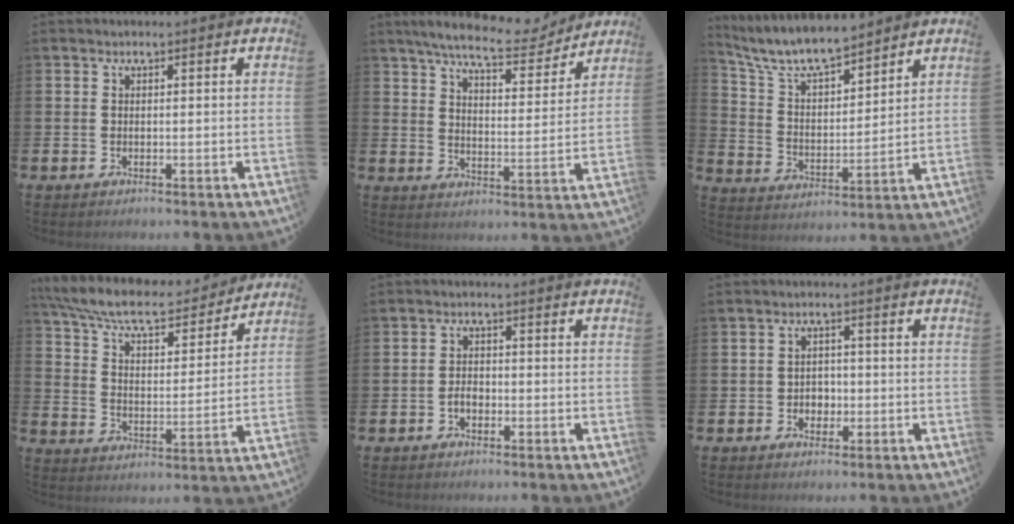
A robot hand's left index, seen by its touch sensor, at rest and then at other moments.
{"total": 8.1, "force": [7.4, 1.4, 3.0], "torque": [-0.072, -0.041, 0.125]}
{"total": 8.1, "force": [7.4, 1.7, 2.8], "torque": [-0.089, -0.044, 0.131]}
{"total": 9.0, "force": [8.1, 1.6, 3.6], "torque": [-0.105, -0.055, 0.137]}
{"total": 1.8, "force": [-0.8, 1.2, 1.1], "torque": [-0.015, 0.002, -0.018]}
{"total": 2.3, "force": [-0.6, 2.0, 0.8], "torque": [-0.007, 0.001, -0.019]}